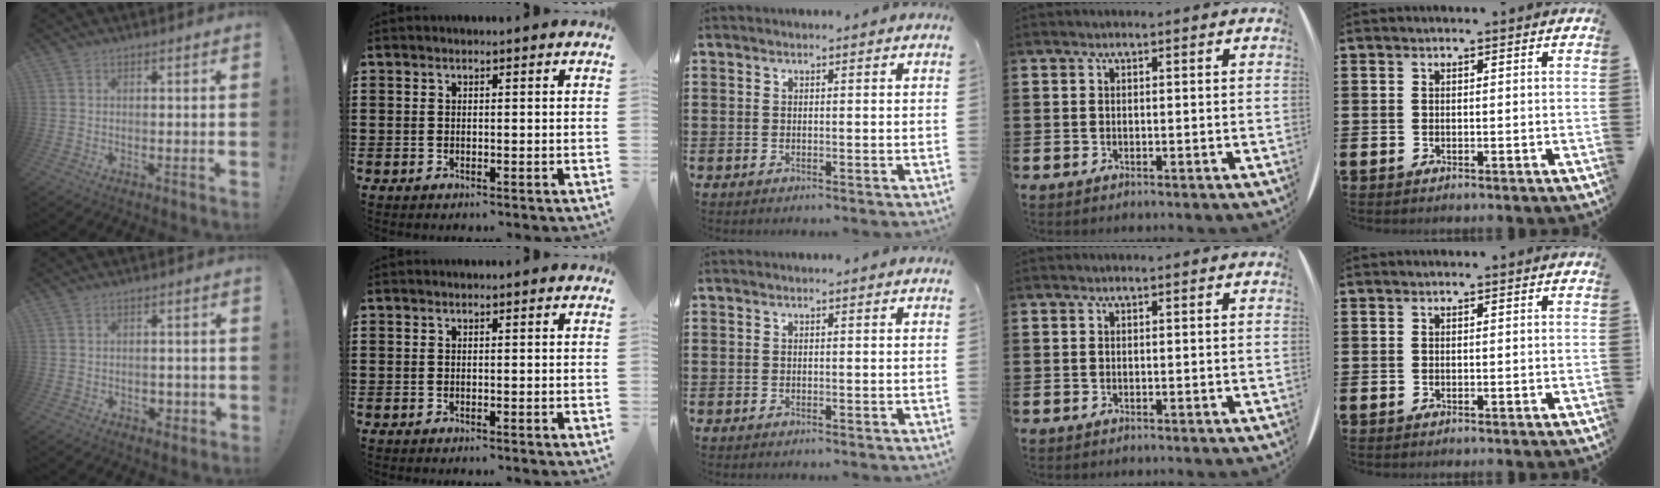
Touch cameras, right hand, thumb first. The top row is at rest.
{"thumb": {"total": 3.1, "force": [-1.0, 2.4, 1.7], "torque": [-0.011, -0.002, -0.018]}}